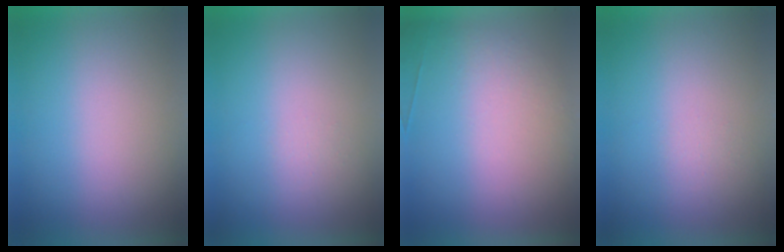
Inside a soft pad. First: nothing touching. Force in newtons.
{"total": 1.3}
{"total": 2.6}
{"total": 1.3}